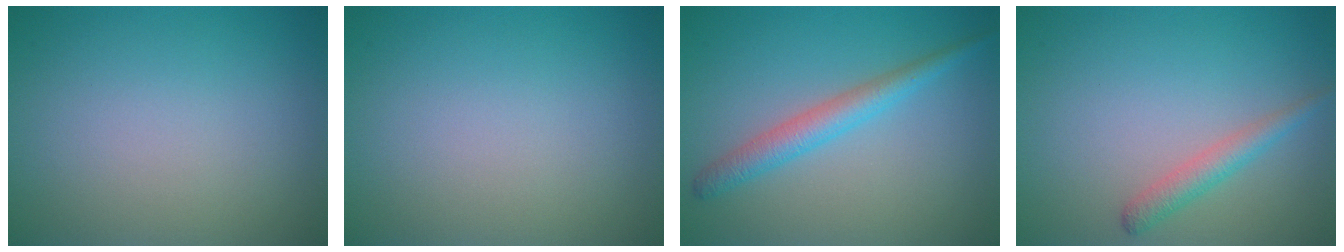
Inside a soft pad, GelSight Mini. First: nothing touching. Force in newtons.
{"total": 0.0}
{"total": 2.9, "press": 2.9, "slide": 0.0}
{"total": 2.0, "press": 2.0, "slide": 0.1}